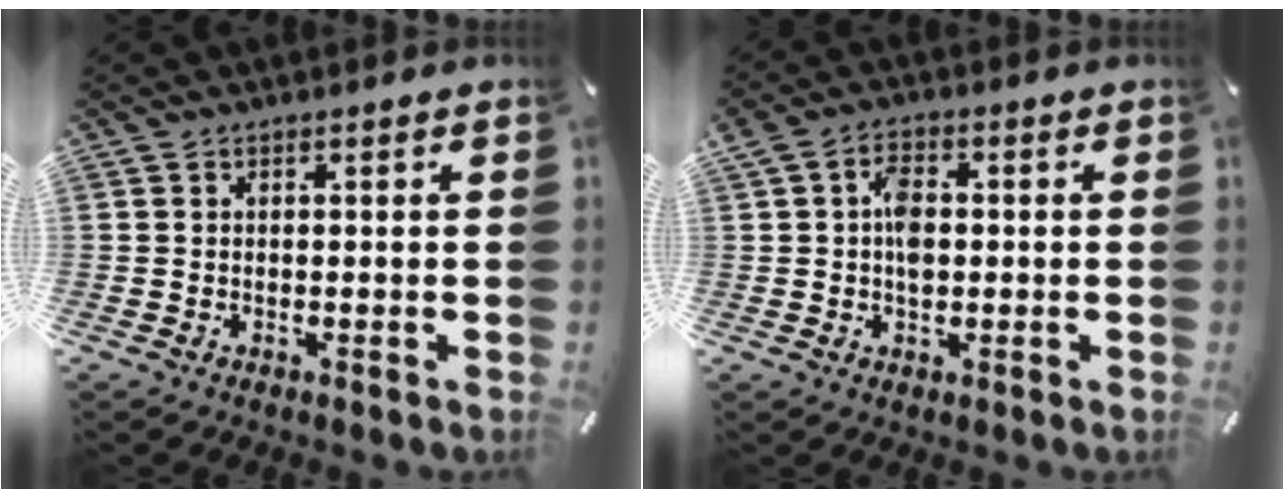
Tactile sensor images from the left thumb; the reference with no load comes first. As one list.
[{"total": 5.6, "force": [0.3, 3.6, 4.2], "torque": [-0.066, 0.003, 0.002]}]